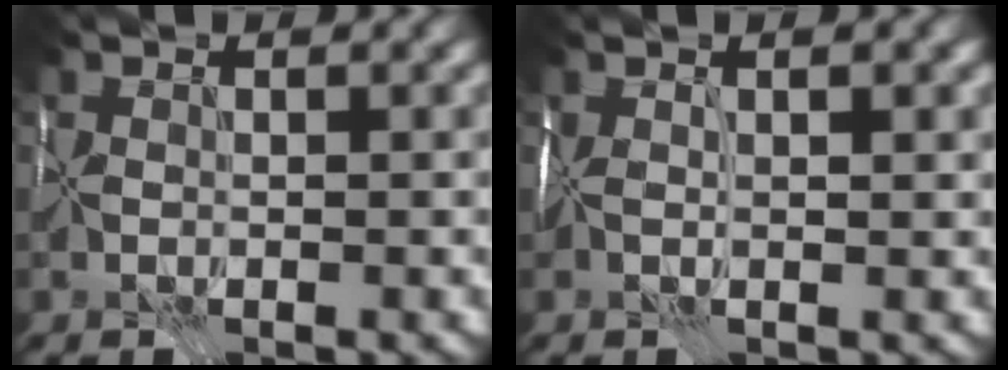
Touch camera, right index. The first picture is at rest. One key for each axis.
{"total": 3.3, "fx": 1.0, "fy": 1.1, "fz": 2.9, "tx": -0.041, "ty": 0.005, "tz": 0.009}